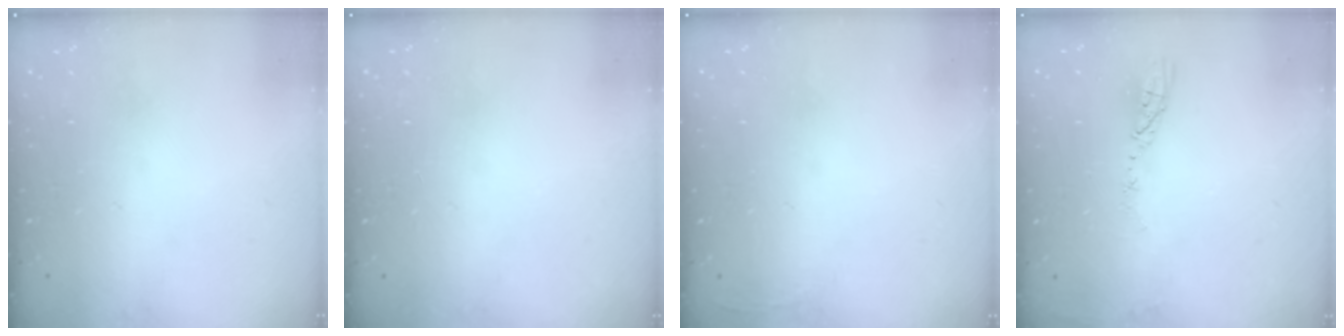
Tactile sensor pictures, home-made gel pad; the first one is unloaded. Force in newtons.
{"total": 0.0}
{"total": 2.5, "press": 2.4, "slide": 0.9}
{"total": 3.8, "press": 3.8, "slide": 0.3}